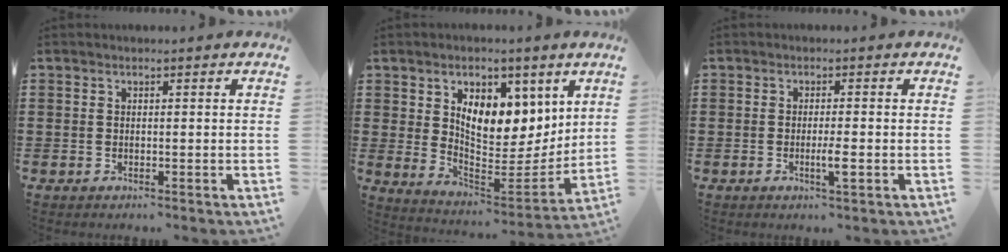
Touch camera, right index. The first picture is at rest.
{"total": 8.2, "force": [4.9, 5.1, 4.1], "torque": [-0.081, -0.034, 0.086]}
{"total": 2.8, "force": [-0.9, 0.3, 2.6], "torque": [-0.052, -0.005, -0.018]}